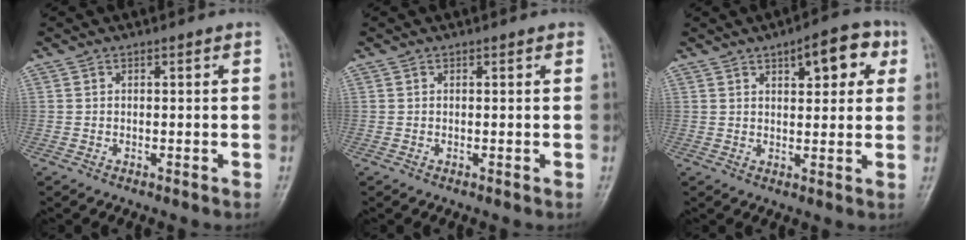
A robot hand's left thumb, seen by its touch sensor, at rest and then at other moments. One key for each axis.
{"total": 0.5, "fx": 0.3, "fy": 0.2, "fz": 0.4, "tx": -0.006, "ty": 0.000, "tz": -0.001}
{"total": 8.0, "fx": 3.5, "fy": 3.7, "fz": 6.2, "tx": -0.045, "ty": -0.004, "tz": 0.037}